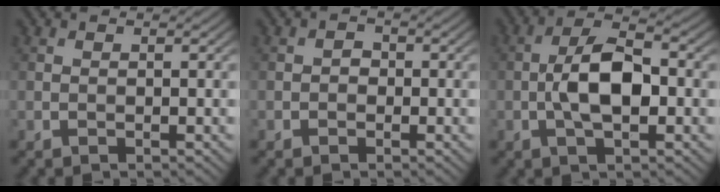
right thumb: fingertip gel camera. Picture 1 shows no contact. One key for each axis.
{"total": 1.3, "fx": -0.5, "fy": 1.1, "fz": 0.5, "tx": -0.007, "ty": 0.000, "tz": -0.013}
{"total": 7.4, "fx": -1.0, "fy": 3.2, "fz": 6.6, "tx": -0.124, "ty": 0.012, "tz": -0.027}